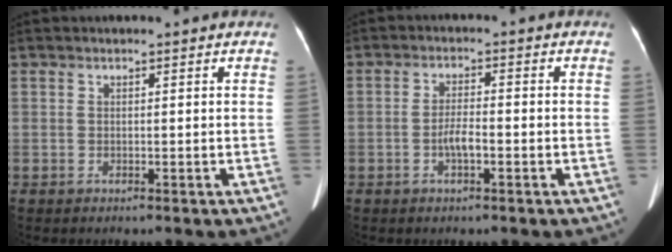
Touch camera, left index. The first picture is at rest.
{"total": 3.3, "force": [-1.2, 0.8, 2.9], "torque": [-0.059, 0.006, -0.021]}